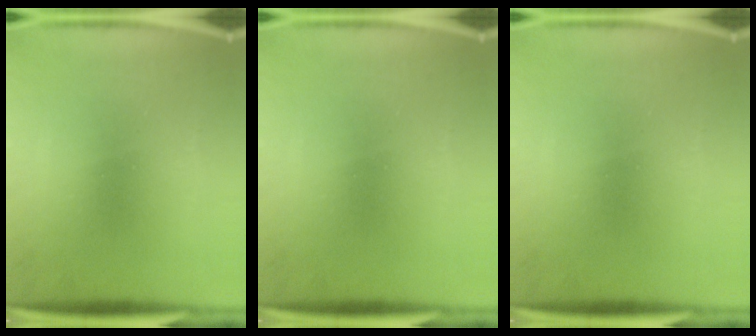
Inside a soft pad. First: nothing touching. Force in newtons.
{"total": 0.0}
{"total": 0.0}